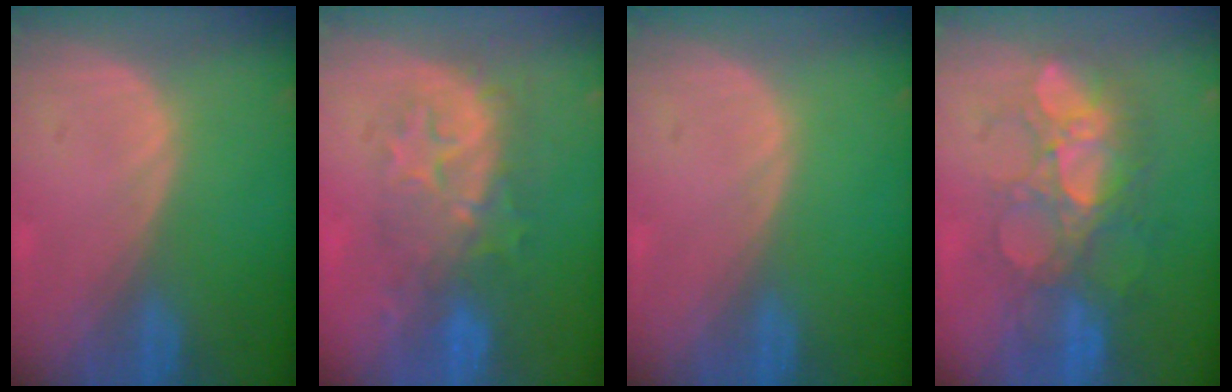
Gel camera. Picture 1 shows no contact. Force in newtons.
{"total": 8.4, "press": 8.1, "slide": 2.0}
{"total": 0.0}
{"total": 8.9, "press": 8.8, "slide": 1.4}